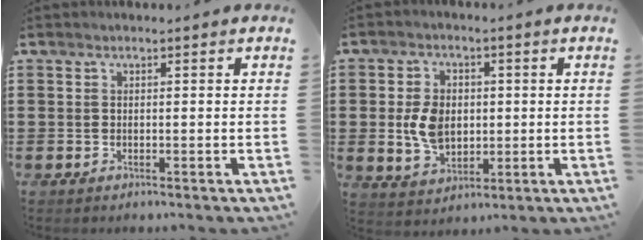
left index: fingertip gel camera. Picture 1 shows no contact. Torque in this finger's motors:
{"motor_torque": [1.22, 0.43, 0.39, 0.11]}